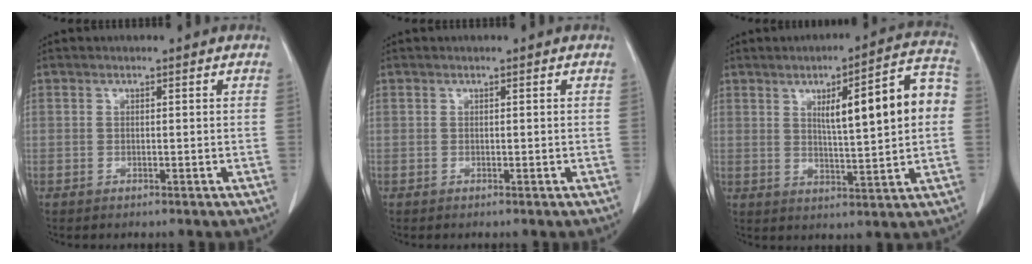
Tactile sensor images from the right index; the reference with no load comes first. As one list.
[{"total": 0.0}, {"total": 13.3, "force": [2.2, 1.7, 13.0], "torque": [-0.180, 0.026, 0.033]}]